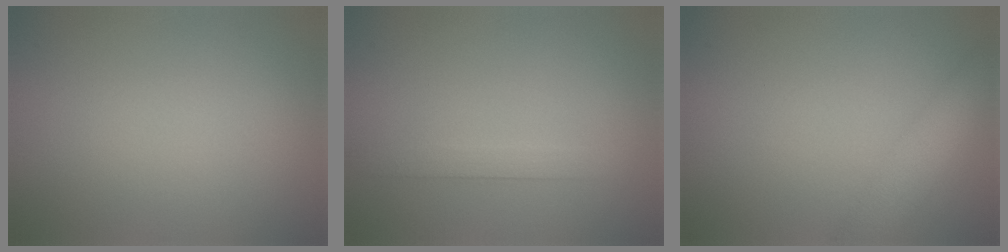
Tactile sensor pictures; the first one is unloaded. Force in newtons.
{"total": 1.8, "press": 1.8, "slide": 0.2}
{"total": 4.0, "press": 4.0, "slide": 0.3}